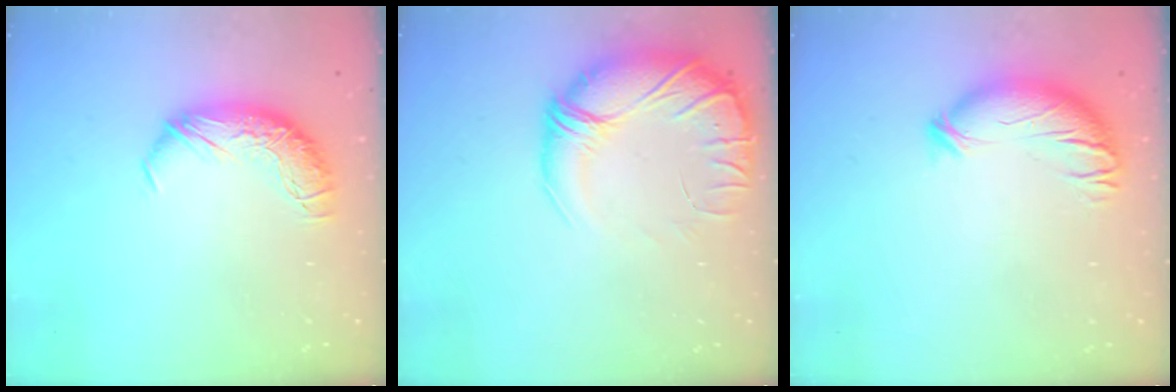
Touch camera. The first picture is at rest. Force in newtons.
{"total": 3.7, "press": 1.7, "slide": 3.3}
{"total": 3.8, "press": 3.0, "slide": 2.3}